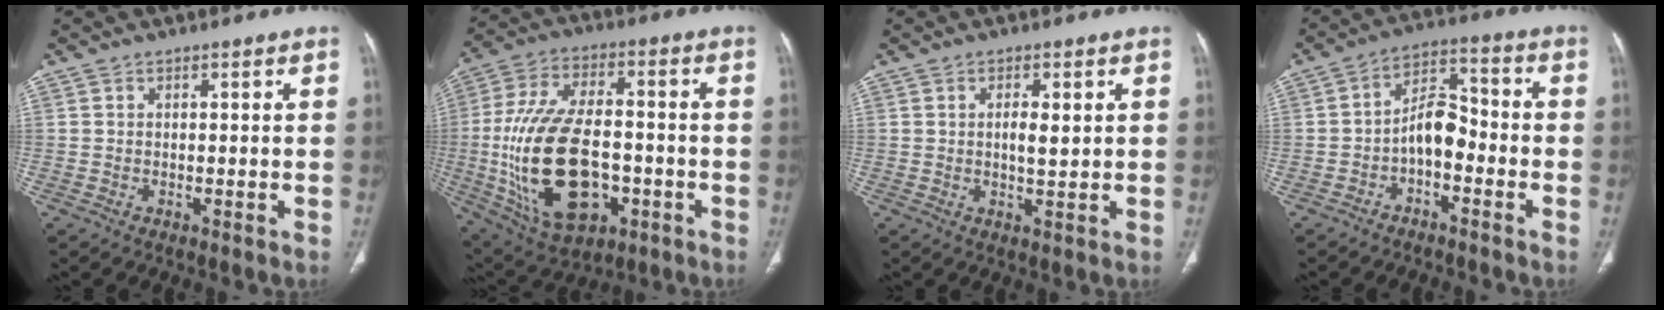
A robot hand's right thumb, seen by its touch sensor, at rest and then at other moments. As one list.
[{"total": 23.8, "force": [-4.7, 13.2, 19.2], "torque": [-0.369, 0.017, -0.062]}, {"total": 3.5, "force": [0.7, 1.3, 3.2], "torque": [-0.054, -0.004, 0.012]}, {"total": 7.6, "force": [-2.7, 4.3, 5.6], "torque": [-0.079, 0.046, -0.055]}]